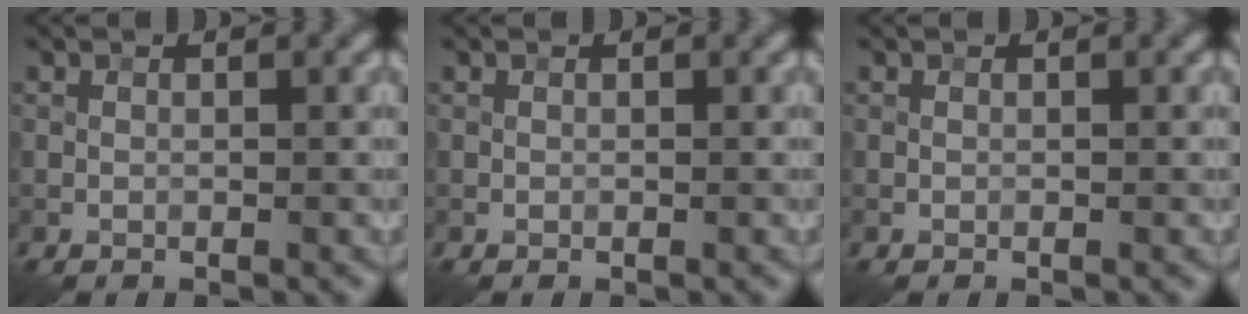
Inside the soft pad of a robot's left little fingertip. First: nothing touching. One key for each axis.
{"total": 0.0}
{"total": 0.0}